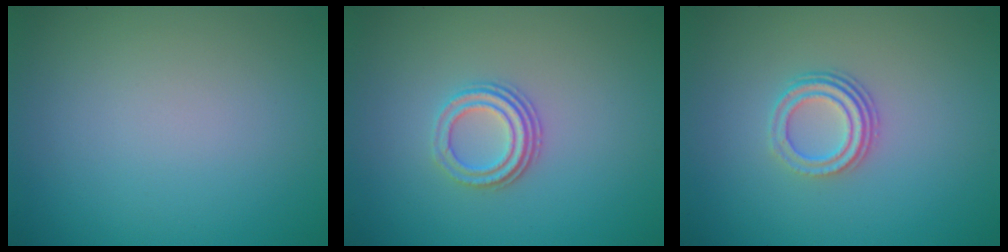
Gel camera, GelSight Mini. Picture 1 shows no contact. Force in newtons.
{"total": 2.9, "press": 2.2, "slide": 1.9}
{"total": 3.1, "press": 2.3, "slide": 2.2}